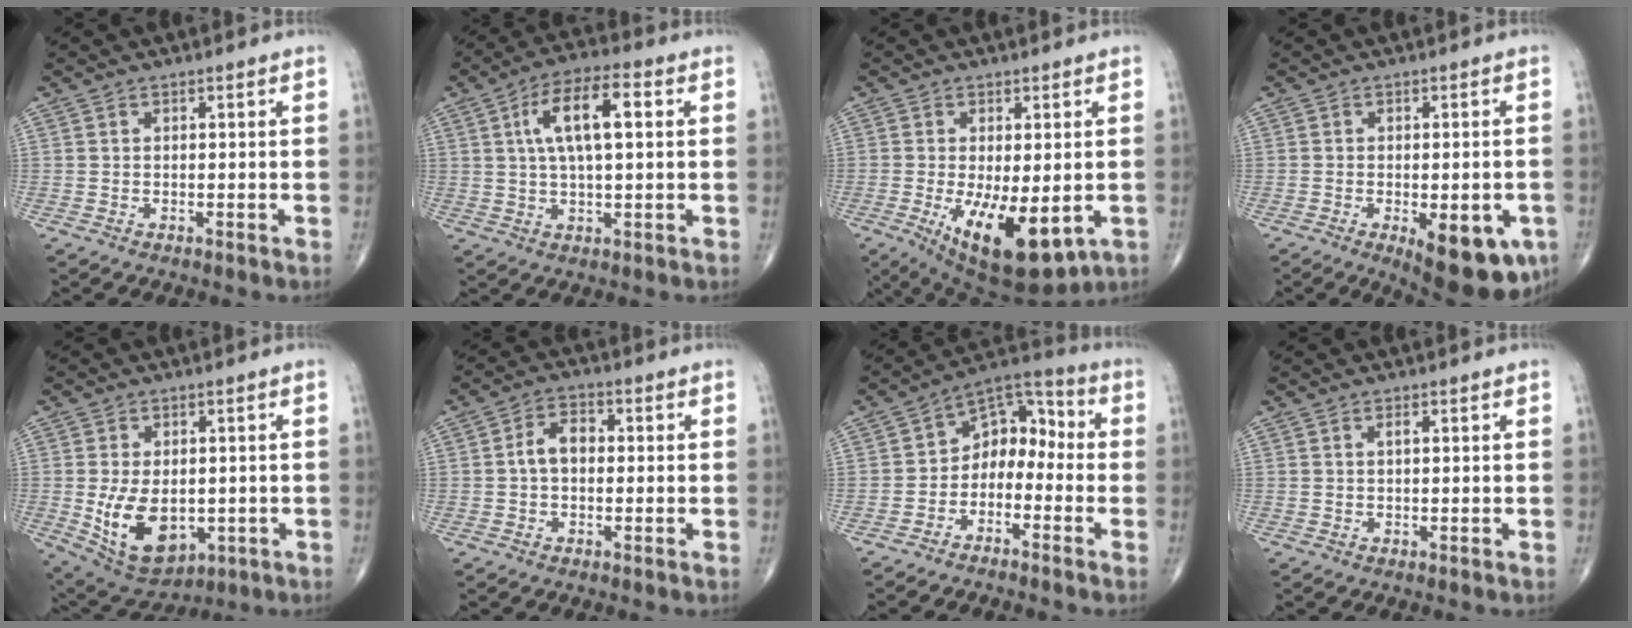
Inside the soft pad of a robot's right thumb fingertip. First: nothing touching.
{"total": 11.3, "force": [2.7, 4.2, 10.1], "torque": [-0.180, 0.016, 0.042]}
{"total": 13.8, "force": [-3.8, 5.6, 12.1], "torque": [-0.189, -0.024, -0.038]}
{"total": 14.0, "force": [-5.6, 5.6, 11.6], "torque": [-0.112, 0.002, -0.059]}
{"total": 12.4, "force": [-1.9, 7.7, 9.6], "torque": [-0.144, -0.007, -0.008]}
{"total": 4.9, "force": [-0.1, 3.2, 3.7], "torque": [-0.059, 0.020, -0.010]}
{"total": 9.3, "force": [-2.7, 6.7, 5.9], "torque": [-0.061, 0.063, -0.065]}
{"total": 0.8, "force": [0.3, 0.2, 0.8], "torque": [-0.019, 0.002, 0.003]}